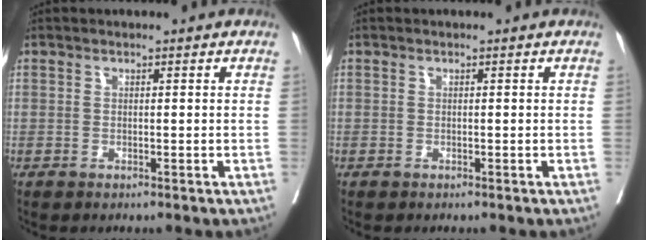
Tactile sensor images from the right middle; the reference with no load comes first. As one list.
[{"total": 0.0}]